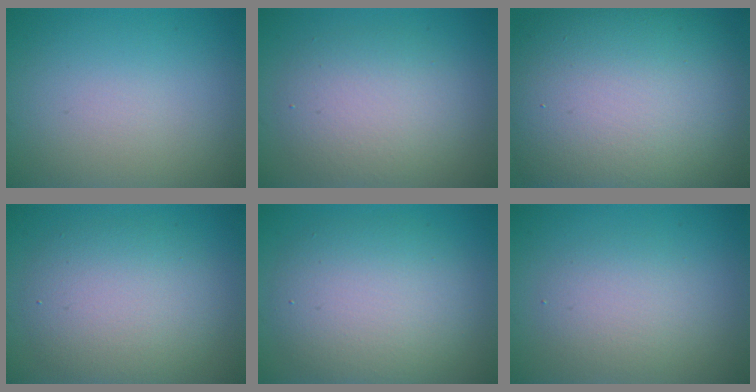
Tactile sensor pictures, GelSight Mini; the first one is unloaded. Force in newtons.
{"total": 4.6, "press": 4.6, "slide": 0.2}
{"total": 17.2, "press": 17.2, "slide": 0.5}
{"total": 5.6, "press": 5.6, "slide": 0.2}
{"total": 6.7, "press": 6.7, "slide": 0.3}
{"total": 2.8, "press": 2.8, "slide": 0.2}